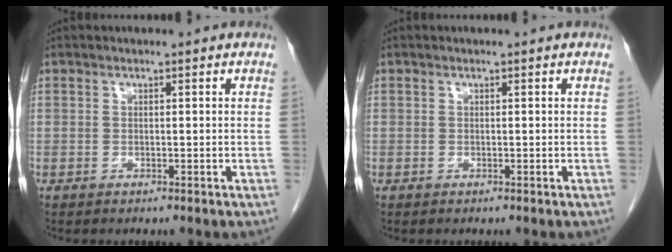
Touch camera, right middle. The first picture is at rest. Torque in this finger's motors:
{"motor_torque": [0.00, 0.00, 0.00, 0.00]}